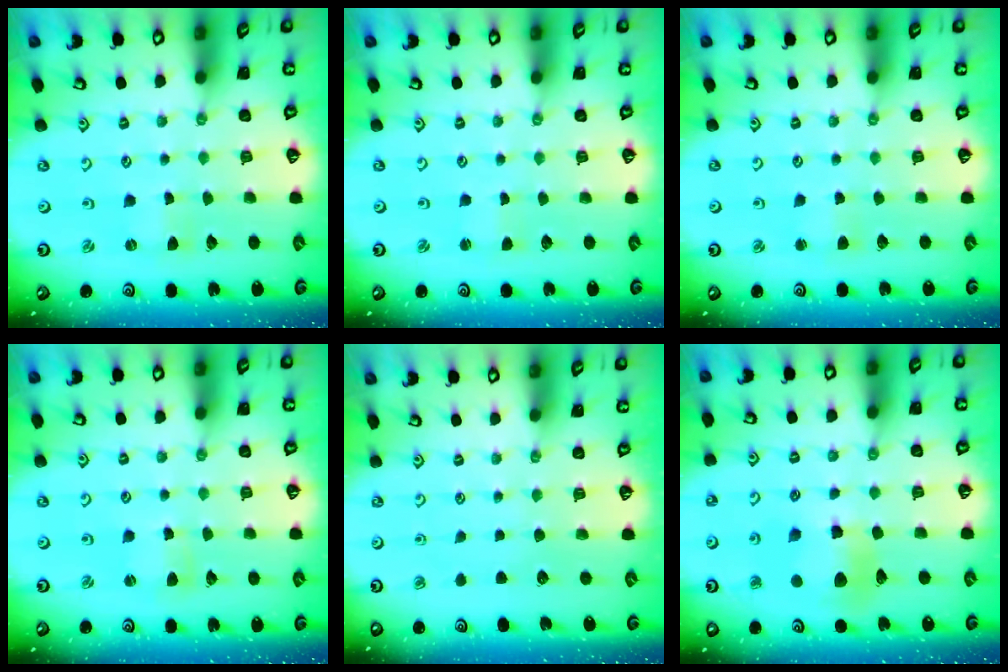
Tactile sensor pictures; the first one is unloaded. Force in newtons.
{"total": 0.5, "press": 0.5, "slide": 0.0}
{"total": 2.7, "press": 2.7, "slide": 0.3}
{"total": 2.1, "press": 2.1, "slide": 0.2}
{"total": 0.0}
{"total": 10.9, "press": 10.8, "slide": 1.3}